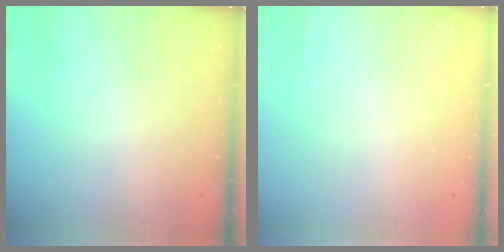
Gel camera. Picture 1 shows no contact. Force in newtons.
{"total": 0.0}